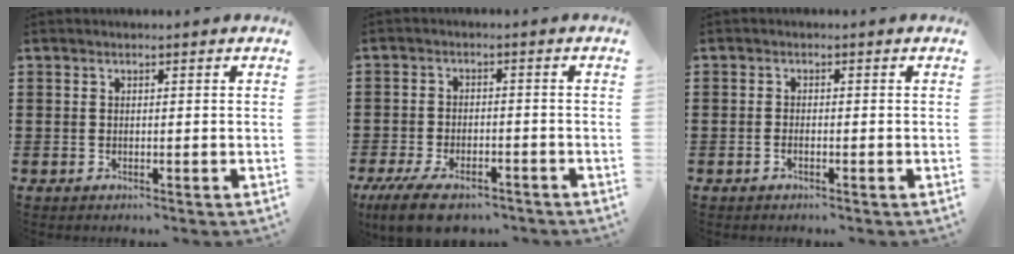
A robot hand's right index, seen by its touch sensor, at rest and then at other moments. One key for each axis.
{"total": 5.8, "fx": -4.5, "fy": 1.8, "fz": 3.2, "tx": -0.071, "ty": -0.002, "tz": -0.086}
{"total": 0.8, "fx": -0.5, "fy": 0.2, "fz": 0.6, "tx": -0.013, "ty": -0.004, "tz": -0.008}